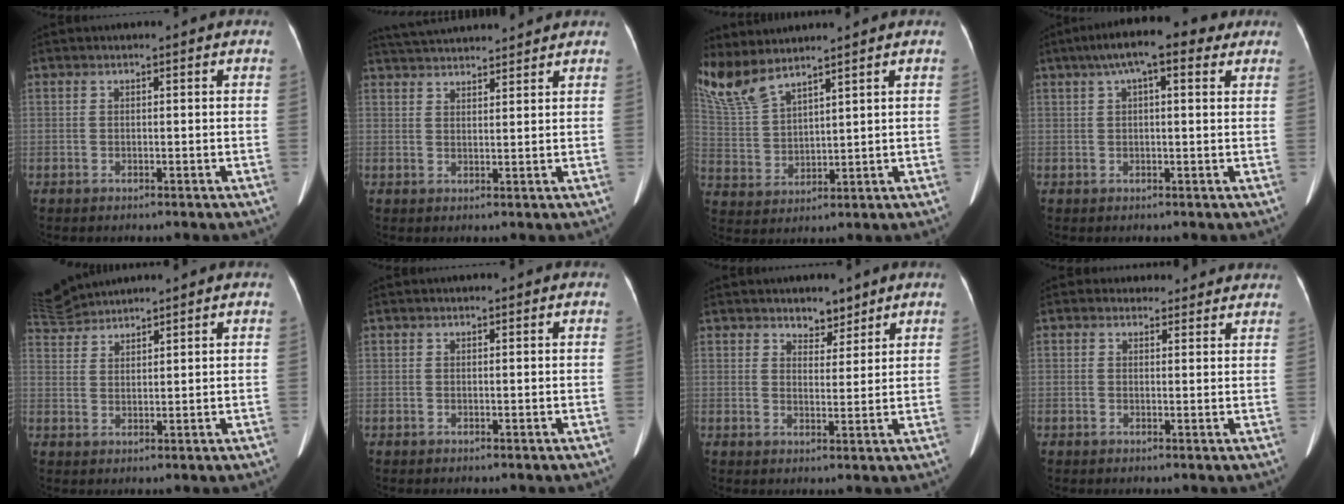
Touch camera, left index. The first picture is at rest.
{"total": 12.5, "force": [11.7, 1.2, 4.2], "torque": [-0.075, 0.028, 0.177]}
{"total": 10.1, "force": [9.0, 1.5, 4.3], "torque": [-0.107, 0.000, 0.202]}
{"total": 9.1, "force": [5.3, 2.3, 7.1], "torque": [-0.111, 0.033, 0.078]}
{"total": 7.6, "force": [7.4, 0.6, 1.7], "torque": [-0.043, 0.021, 0.145]}
{"total": 1.6, "force": [1.4, 0.4, 0.6], "torque": [-0.008, 0.014, 0.016]}
{"total": 2.8, "force": [2.3, 1.3, 0.6], "torque": [-0.001, -0.007, 0.040]}
{"total": 5.6, "force": [4.6, 3.1, -0.6], "torque": [0.034, 0.005, 0.041]}